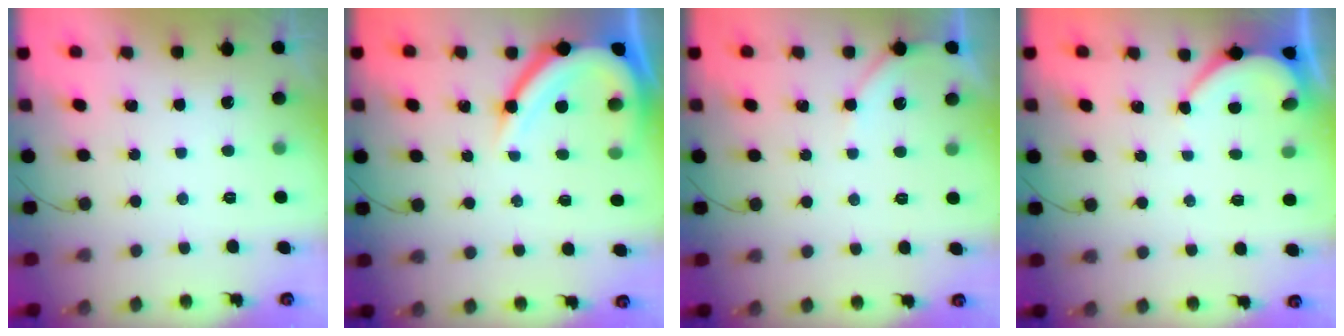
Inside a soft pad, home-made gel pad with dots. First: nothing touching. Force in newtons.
{"total": 11.7, "press": 11.7, "slide": 0.7}
{"total": 4.1, "press": 4.0, "slide": 0.6}
{"total": 3.6, "press": 3.6, "slide": 0.5}